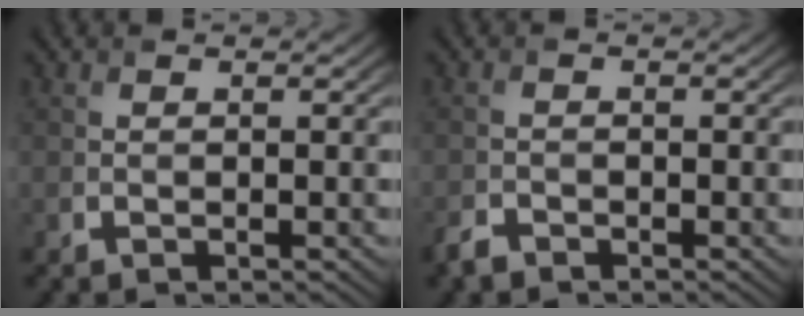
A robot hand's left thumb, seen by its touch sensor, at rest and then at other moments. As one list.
[{"total": 1.7, "force": [-1.5, 0.7, 0.6], "torque": [-0.016, -0.003, -0.037]}]